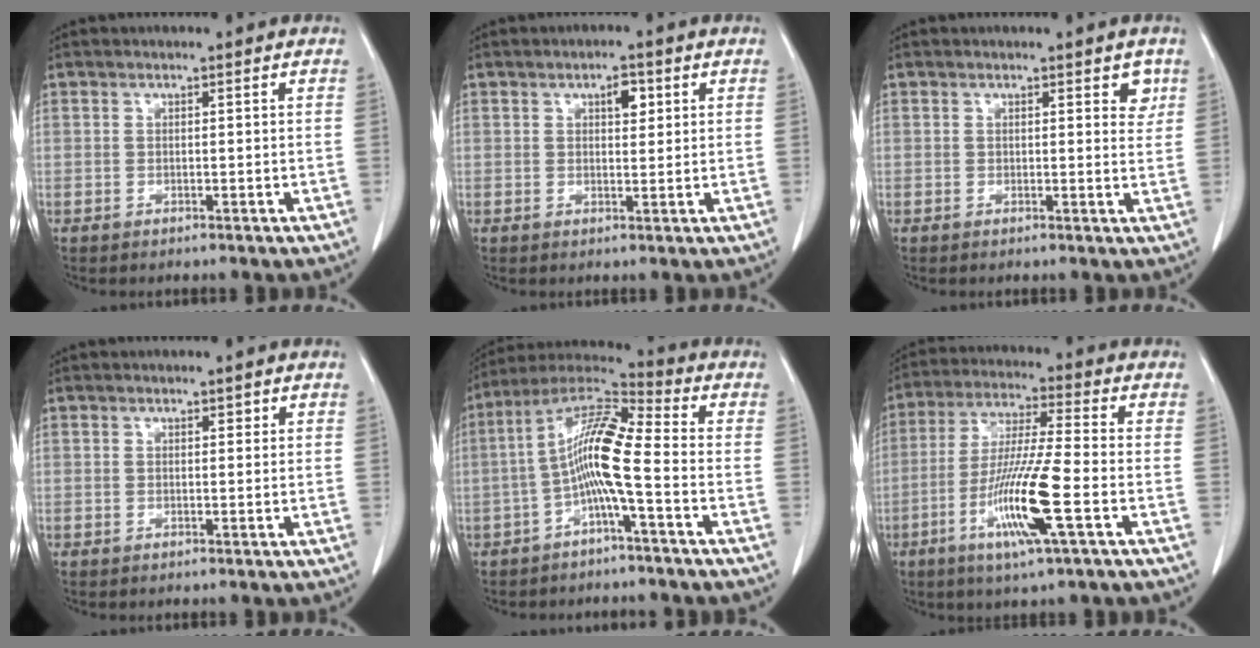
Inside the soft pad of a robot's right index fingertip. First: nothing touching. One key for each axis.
{"total": 2.9, "fx": 1.2, "fy": 1.3, "fz": 2.3, "tx": -0.034, "ty": 0.001, "tz": 0.018}
{"total": 2.6, "fx": 1.4, "fy": 1.3, "fz": 1.8, "tx": -0.011, "ty": -0.005, "tz": 0.014}
{"total": 0.7, "fx": 0.4, "fy": 0.4, "fz": 0.4, "tx": -0.003, "ty": -0.001, "tz": 0.004}
{"total": 10.4, "fx": -2.2, "fy": 0.7, "fz": 10.1, "tx": -0.196, "ty": 0.025, "tz": -0.051}
{"total": 13.0, "fx": -4.5, "fy": -0.1, "fz": 12.2, "tx": -0.243, "ty": -0.019, "tz": -0.088}